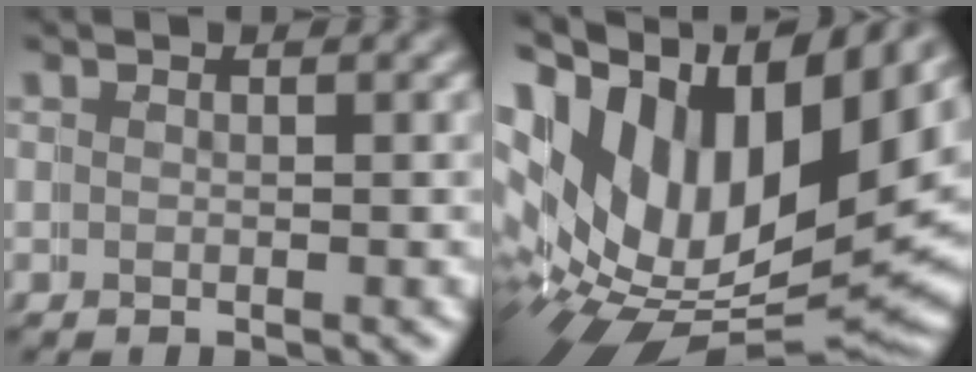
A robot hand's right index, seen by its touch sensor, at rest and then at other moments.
{"total": 18.5, "force": [2.0, 12.2, 13.7], "torque": [-0.250, -0.029, 0.047]}